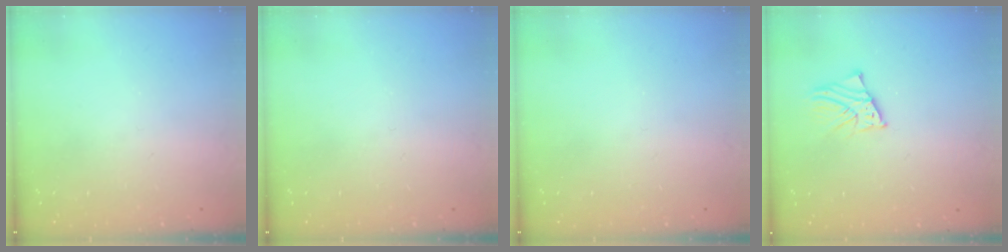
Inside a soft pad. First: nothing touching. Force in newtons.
{"total": 0.0}
{"total": 0.0}
{"total": 2.6, "press": 2.6, "slide": 0.2}